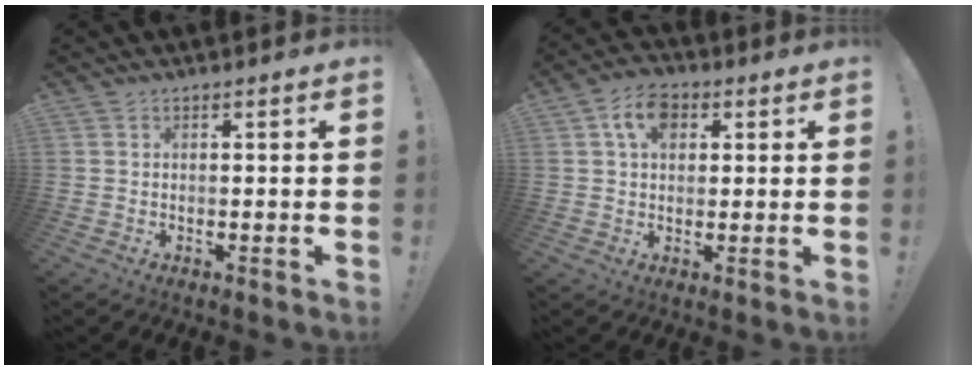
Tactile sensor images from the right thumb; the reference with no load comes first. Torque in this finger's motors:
{"motor_torque": [0.34, 0.30, 0.16, -0.15, 0.02]}